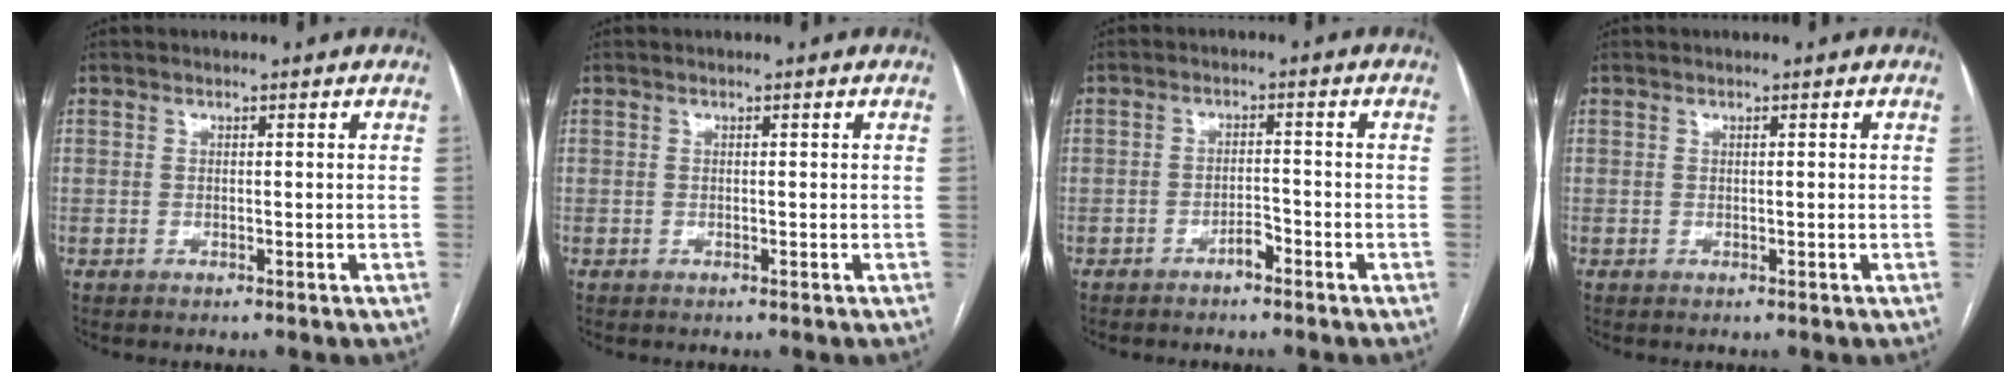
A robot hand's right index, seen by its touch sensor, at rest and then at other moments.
{"total": 0.0}
{"total": 2.4, "force": [-1.9, 0.8, 1.3], "torque": [-0.019, 0.004, -0.033]}
{"total": 0.0}